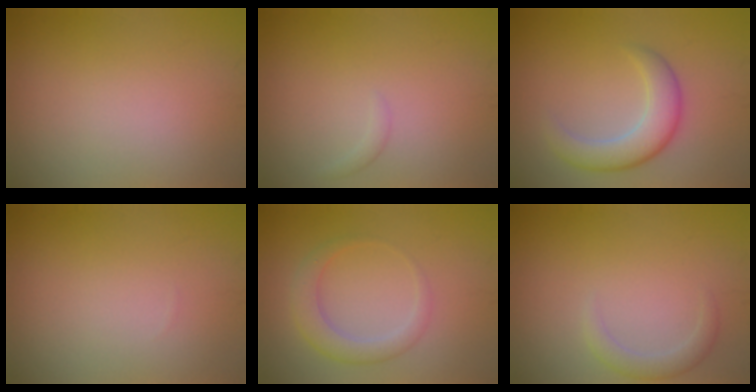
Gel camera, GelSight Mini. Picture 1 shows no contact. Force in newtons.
{"total": 0.7, "press": 0.7, "slide": 0.1}
{"total": 4.8, "press": 4.8, "slide": 0.4}
{"total": 0.0}
{"total": 3.0, "press": 3.0, "slide": 0.1}
{"total": 2.0, "press": 2.0, "slide": 0.2}